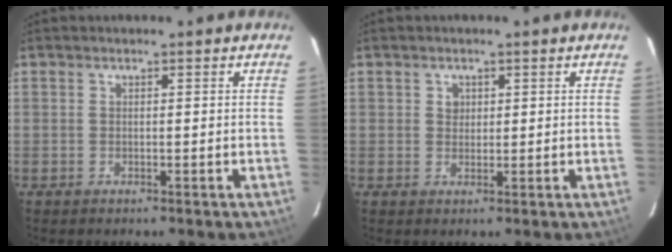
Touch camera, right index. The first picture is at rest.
{"total": 1.7, "force": [0.6, 1.6, 0.3], "torque": [-0.002, 0.006, 0.009]}